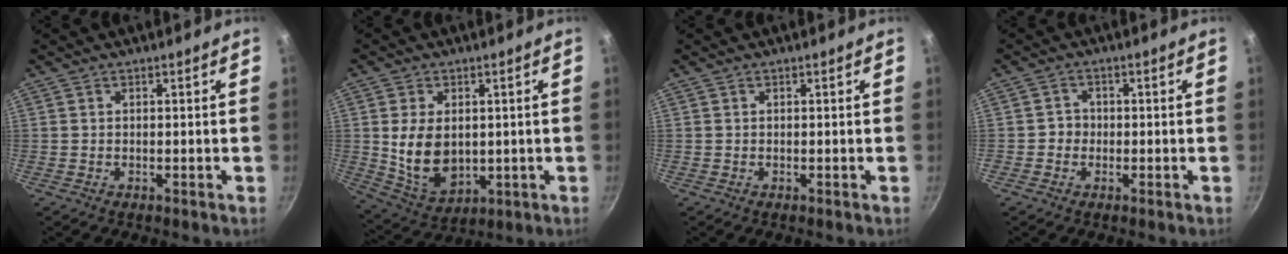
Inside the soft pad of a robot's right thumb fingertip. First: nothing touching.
{"total": 11.1, "force": [0.7, 7.5, 8.1], "torque": [-0.134, -0.018, 0.035]}
{"total": 0.0}
{"total": 2.3, "force": [-0.5, 2.1, 0.6], "torque": [0.008, 0.006, -0.012]}